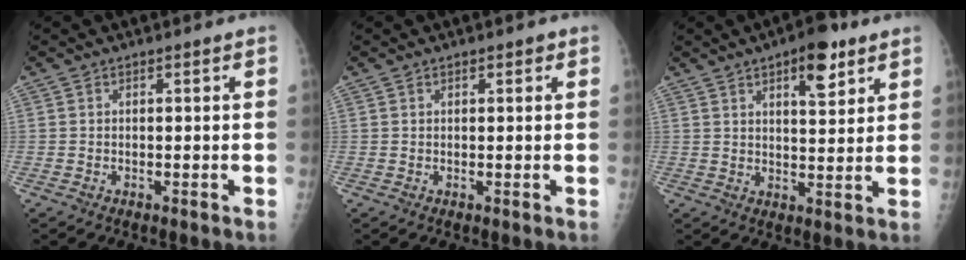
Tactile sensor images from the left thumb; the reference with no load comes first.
{"total": 1.2, "force": [0.7, 0.6, 0.8], "torque": [-0.005, 0.000, 0.007]}
{"total": 8.8, "force": [4.9, 3.4, 6.5], "torque": [-0.075, -0.023, 0.069]}